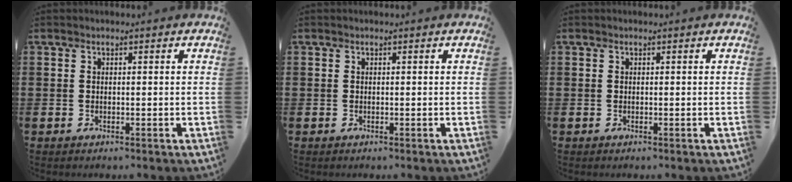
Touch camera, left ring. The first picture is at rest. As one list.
[{"total": 0.0}, {"total": 0.0}]